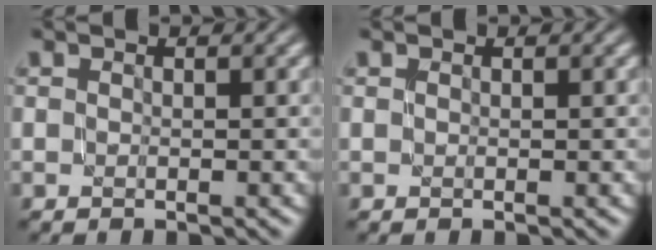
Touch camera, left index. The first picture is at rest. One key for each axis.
{"total": 0.0}